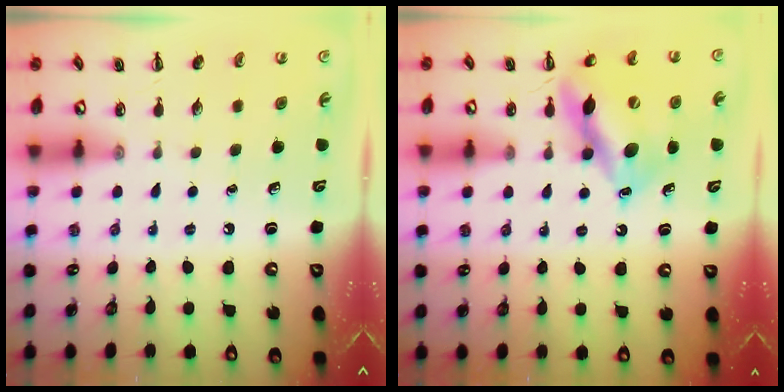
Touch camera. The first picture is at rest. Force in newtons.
{"total": 13.3, "press": 12.9, "slide": 3.2}